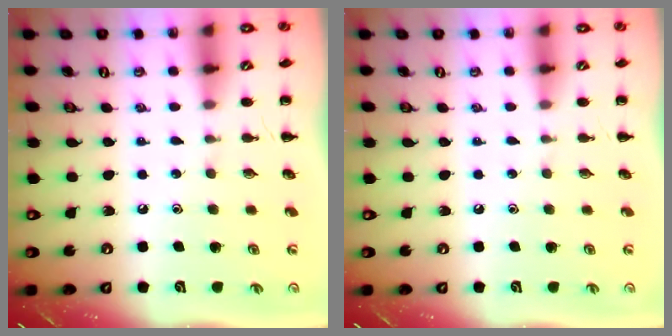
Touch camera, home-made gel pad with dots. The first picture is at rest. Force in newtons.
{"total": 0.0}